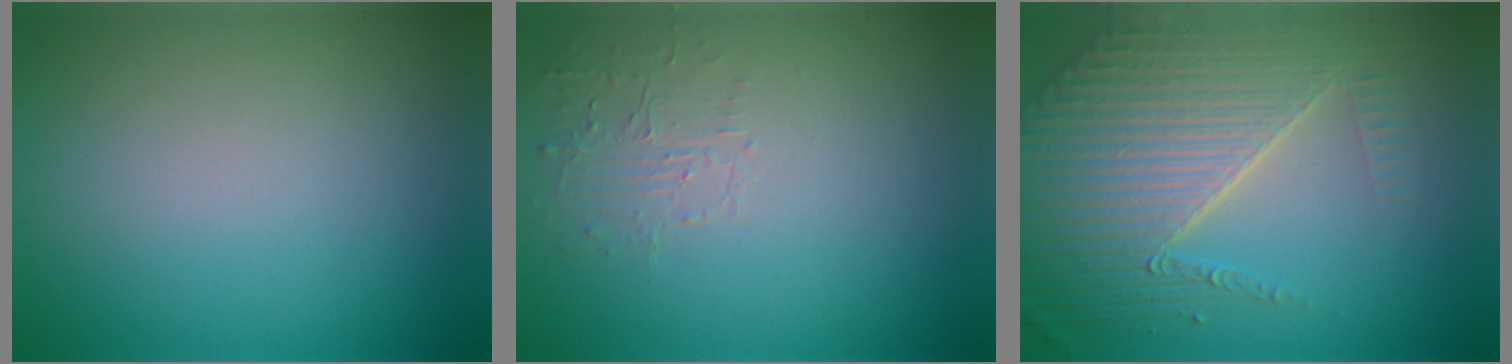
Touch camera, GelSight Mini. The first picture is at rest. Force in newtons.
{"total": 1.5, "press": 0.1, "slide": 1.5}
{"total": 7.4, "press": 5.6, "slide": 4.8}